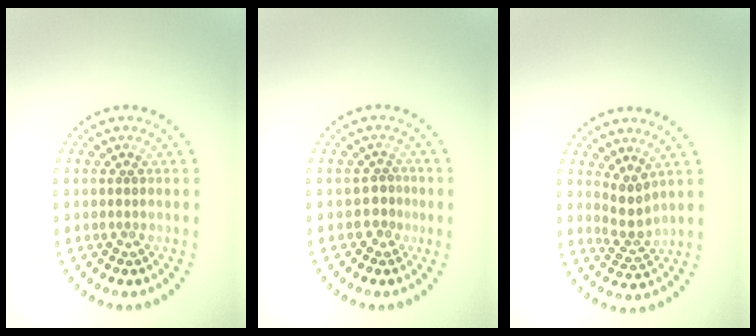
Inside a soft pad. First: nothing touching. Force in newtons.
{"total": 1.7, "press": 1.3, "slide": 1.1}
{"total": 2.2, "press": 1.5, "slide": 1.6}